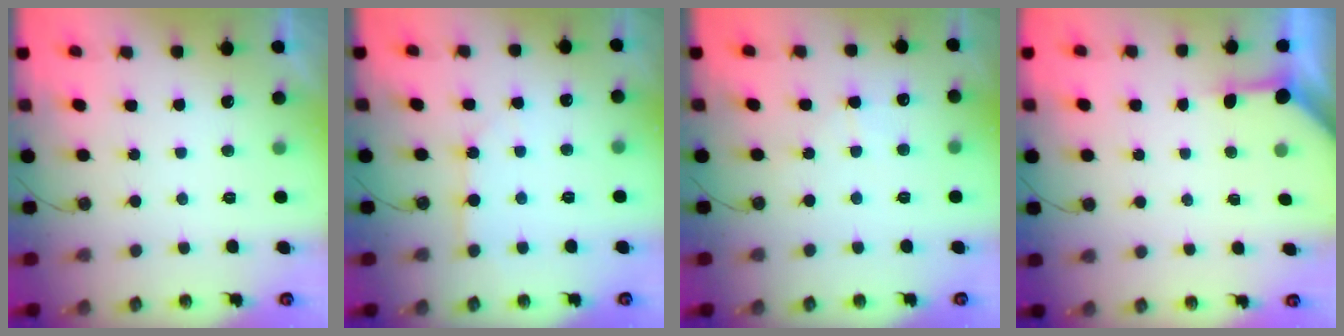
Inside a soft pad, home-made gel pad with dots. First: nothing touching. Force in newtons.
{"total": 4.3, "press": 4.3, "slide": 0.3}
{"total": 3.0, "press": 2.9, "slide": 0.5}
{"total": 3.3, "press": 3.3, "slide": 0.5}